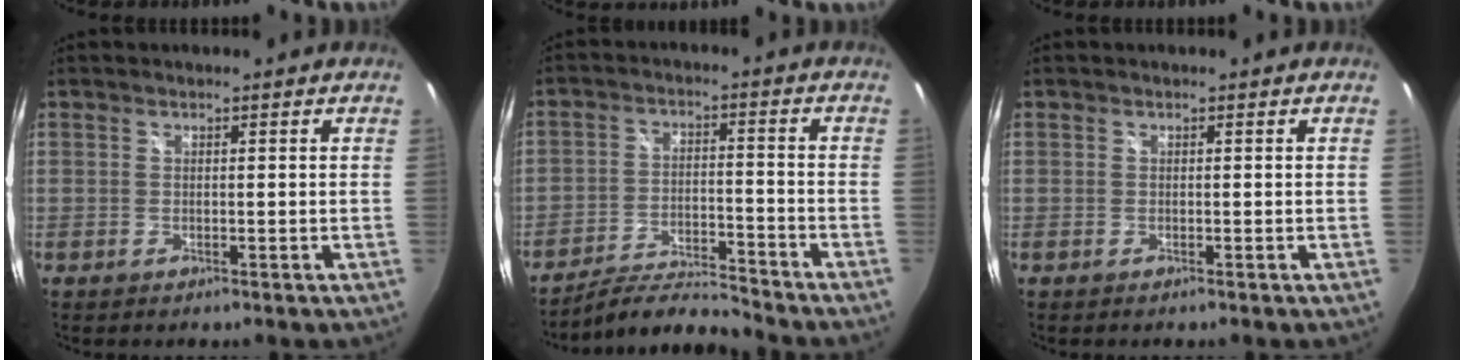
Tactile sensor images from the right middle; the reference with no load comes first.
{"total": 7.7, "force": [-7.6, -0.1, 1.0], "torque": [-0.035, 0.006, -0.133]}
{"total": 0.0}